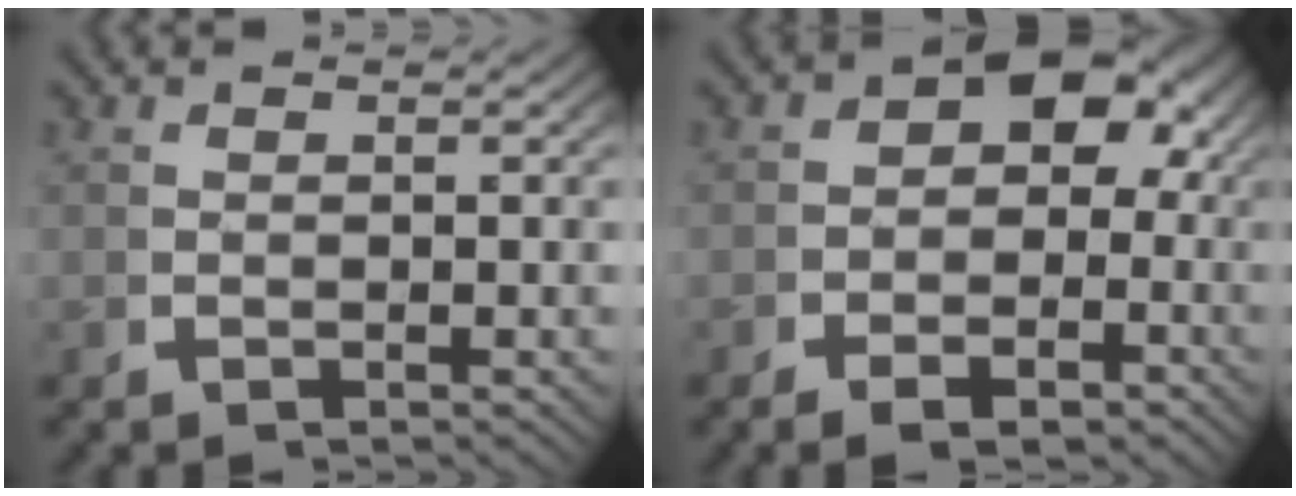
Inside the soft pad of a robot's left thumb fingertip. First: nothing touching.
{"total": 5.9, "force": [-0.2, 4.0, 4.3], "torque": [-0.051, -0.012, -0.004]}